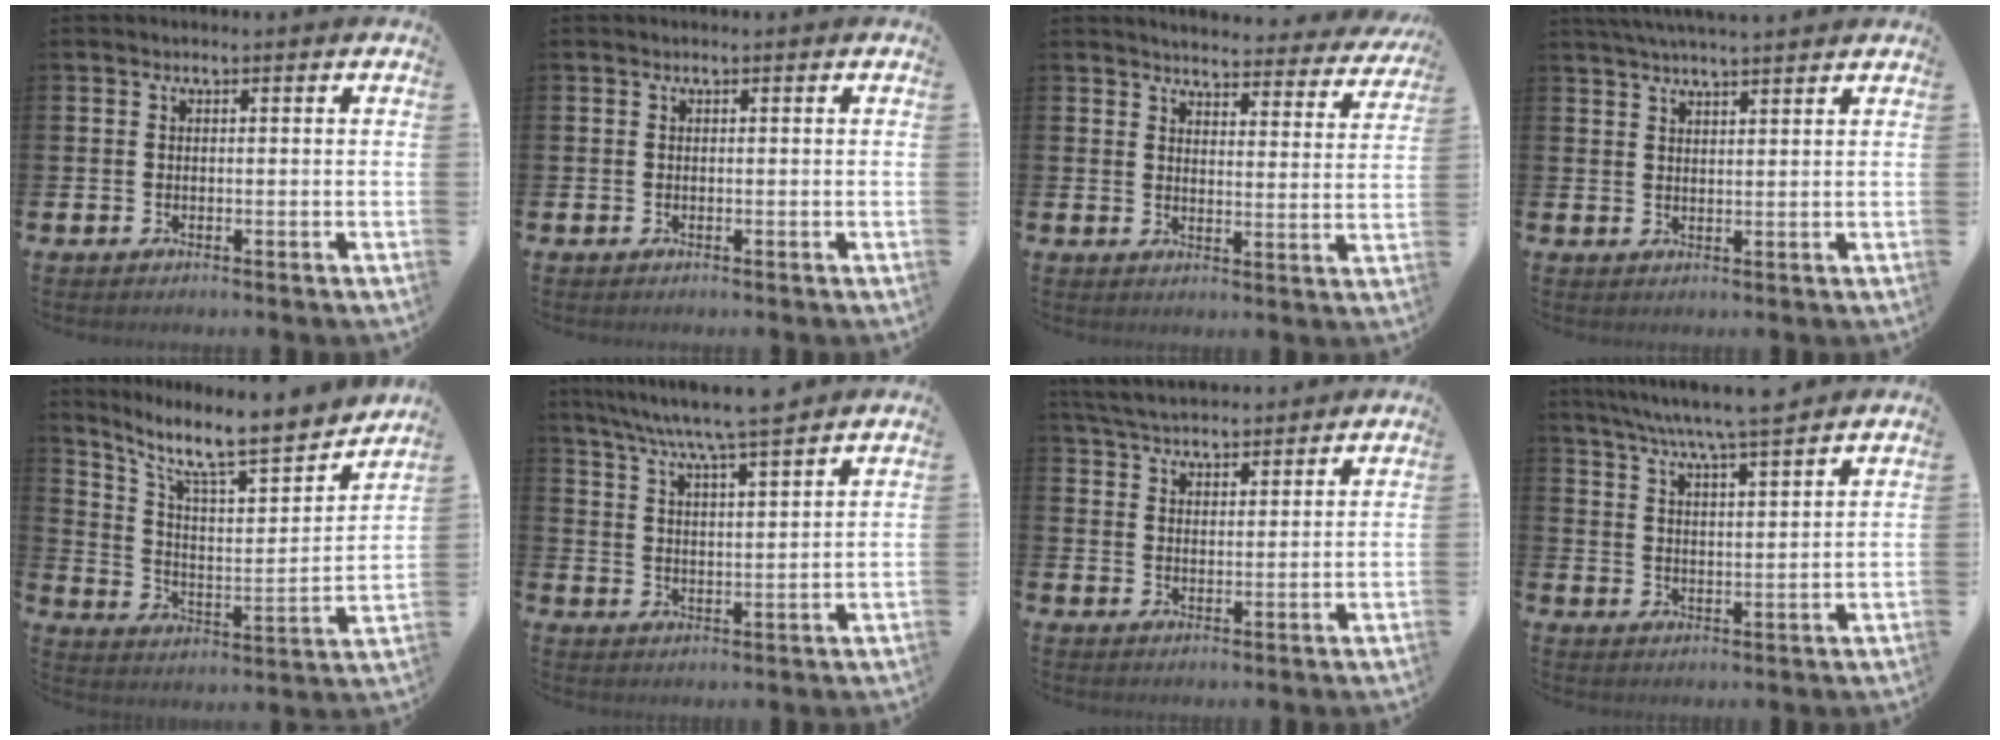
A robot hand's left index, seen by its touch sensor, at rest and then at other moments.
{"total": 0.0}
{"total": 4.0, "force": [3.9, 0.6, 0.2], "torque": [-0.014, -0.034, 0.064]}
{"total": 4.0, "force": [3.7, 0.0, 1.3], "torque": [-0.033, -0.007, 0.068]}
{"total": 11.0, "force": [9.4, 2.2, 5.2], "torque": [-0.132, -0.066, 0.156]}
{"total": 7.2, "force": [6.8, -0.1, 2.3], "torque": [-0.075, -0.037, 0.120]}
{"total": 5.0, "force": [4.9, 0.7, 0.6], "torque": [-0.034, -0.022, 0.090]}
{"total": 6.9, "force": [6.5, -0.2, 2.3], "torque": [-0.064, -0.037, 0.114]}